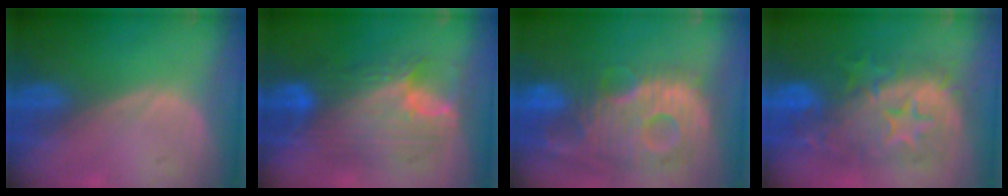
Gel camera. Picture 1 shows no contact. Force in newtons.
{"total": 10.5, "press": 10.4, "slide": 0.7}
{"total": 13.7, "press": 11.8, "slide": 6.8}
{"total": 12.0, "press": 11.9, "slide": 1.2}